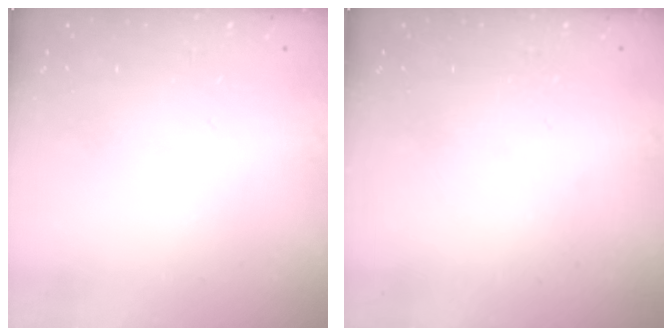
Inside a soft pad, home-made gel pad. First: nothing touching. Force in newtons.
{"total": 0.0}